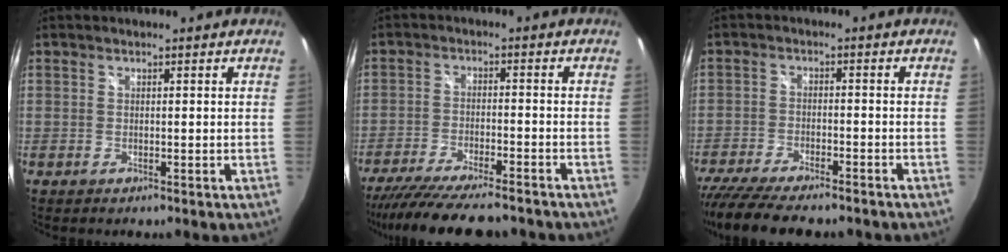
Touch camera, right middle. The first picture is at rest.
{"total": 16.9, "force": [-14.6, 3.1, 8.1], "torque": [-0.163, -0.039, -0.228]}
{"total": 15.3, "force": [-12.9, 3.3, 7.5], "torque": [-0.158, -0.045, -0.206]}